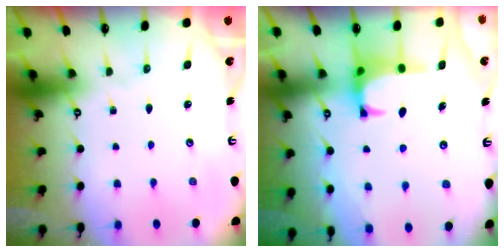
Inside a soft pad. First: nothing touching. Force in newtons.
{"total": 0.8, "press": 0.1, "slide": 0.8}